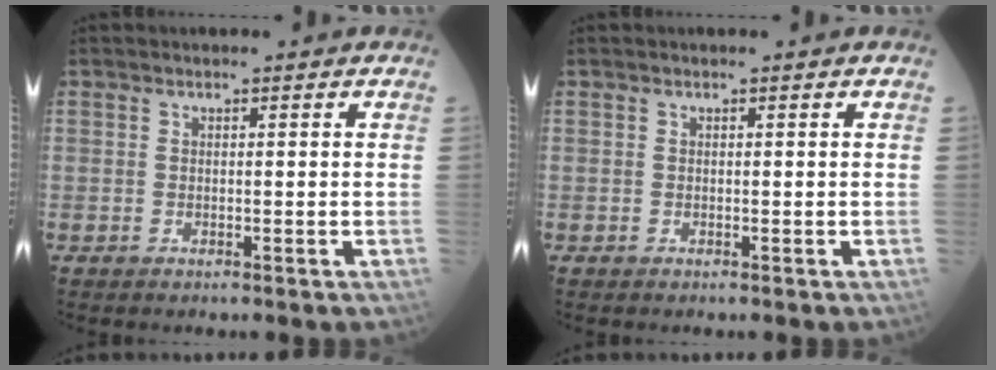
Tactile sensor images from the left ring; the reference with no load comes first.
{"total": 0.0}